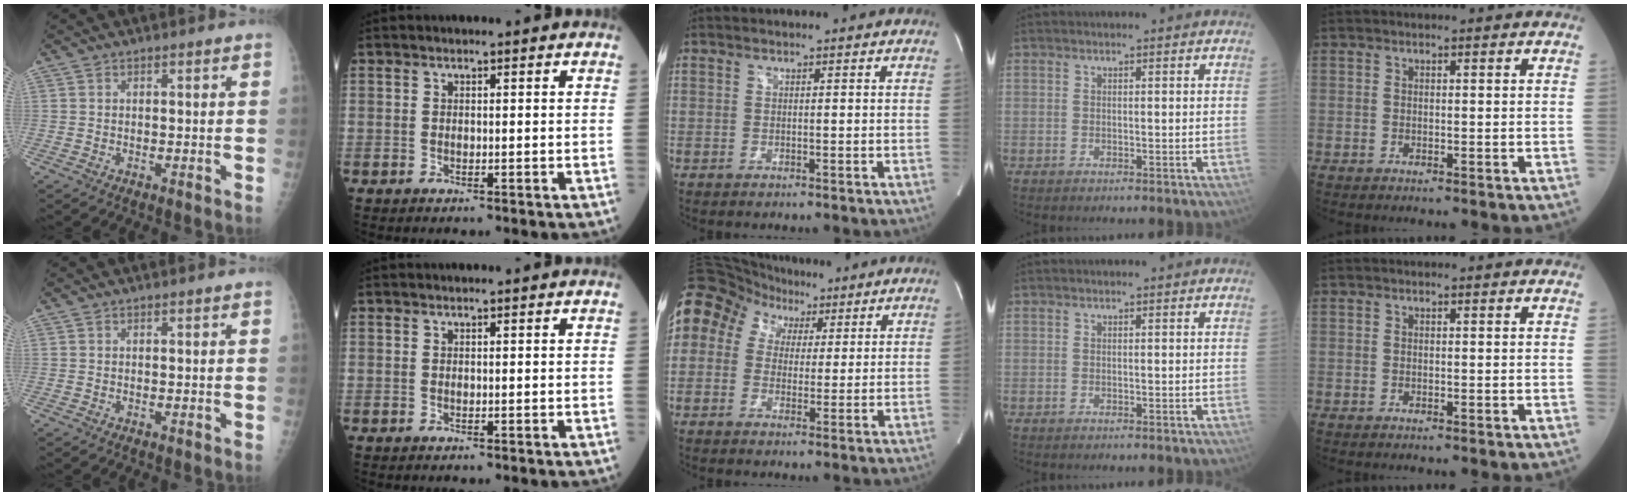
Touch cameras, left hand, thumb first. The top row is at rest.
{"middle": {"total": 14.0, "force": [6.1, 11.4, 5.4], "torque": [-0.126, 0.088, 0.110]}}